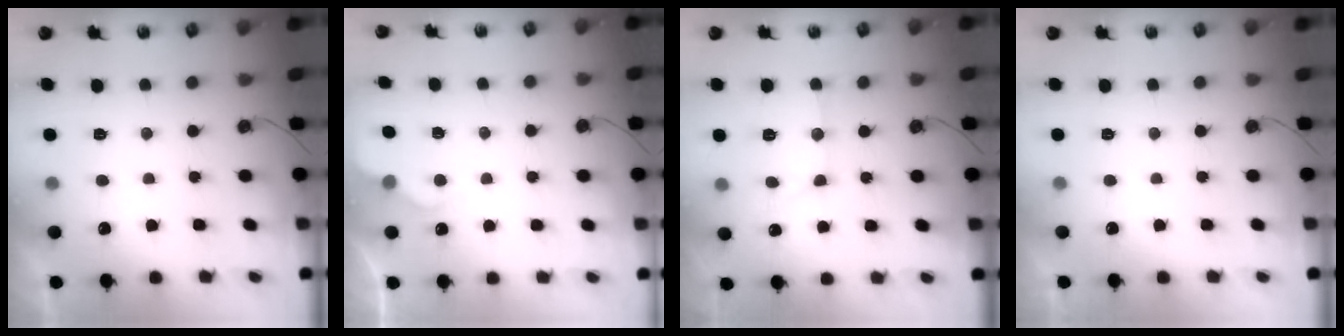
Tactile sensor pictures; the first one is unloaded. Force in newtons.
{"total": 3.9, "press": 3.9, "slide": 0.5}
{"total": 12.7, "press": 12.7, "slide": 1.3}
{"total": 0.0}